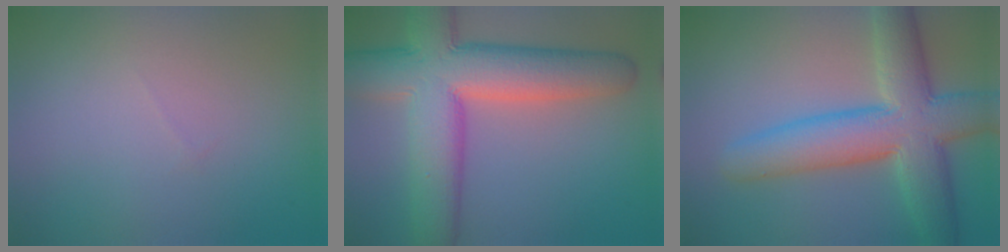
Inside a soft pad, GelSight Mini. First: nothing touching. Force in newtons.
{"total": 12.0, "press": 12.0, "slide": 0.8}
{"total": 8.9, "press": 8.9, "slide": 0.4}